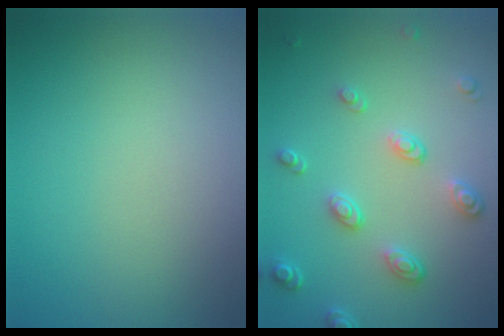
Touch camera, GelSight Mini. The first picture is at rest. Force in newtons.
{"total": 3.7, "press": 2.9, "slide": 2.3}